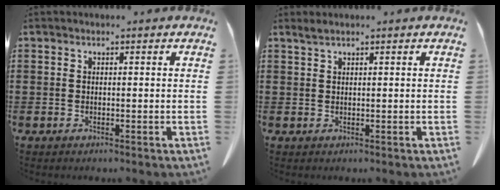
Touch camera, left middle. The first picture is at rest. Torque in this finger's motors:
{"motor_torque": [-0.01, 0.01, 0.01, 0.00]}